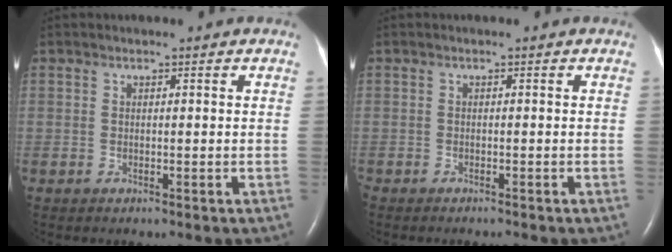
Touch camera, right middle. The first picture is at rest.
{"total": 1.1, "force": [-1.1, 0.0, 0.3], "torque": [-0.006, -0.002, -0.015]}